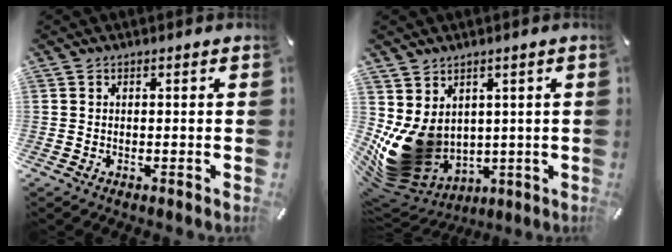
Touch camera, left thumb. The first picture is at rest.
{"total": 15.2, "force": [0.3, 13.0, 7.9], "torque": [-0.155, -0.028, 0.019]}